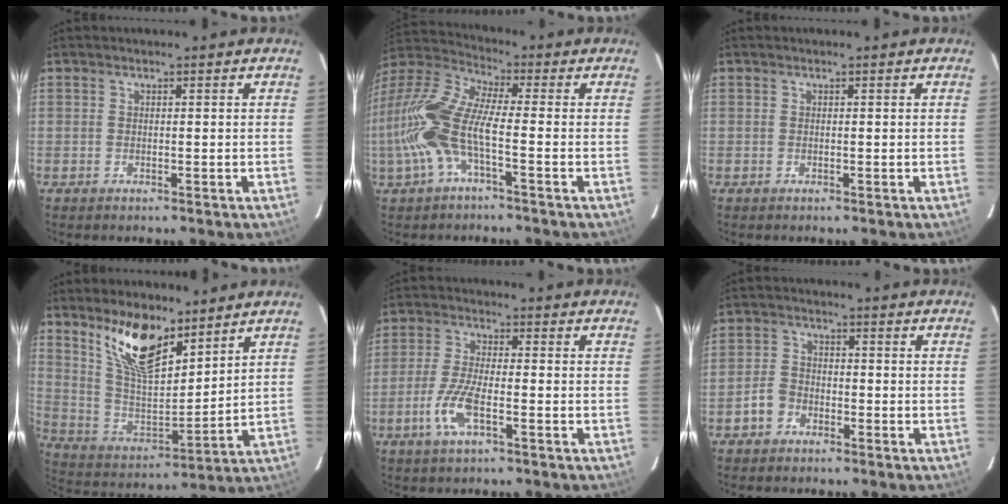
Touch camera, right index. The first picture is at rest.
{"total": 15.1, "force": [-3.8, 4.5, 13.9], "torque": [-0.289, 0.001, -0.083]}
{"total": 0.0}
{"total": 14.8, "force": [10.0, 5.8, 9.3], "torque": [-0.176, -0.007, 0.200]}
{"total": 7.0, "force": [-3.1, 1.7, 6.1], "torque": [-0.135, -0.002, -0.063]}
{"total": 4.1, "force": [-2.4, 3.1, 1.3], "torque": [-0.036, 0.014, -0.042]}